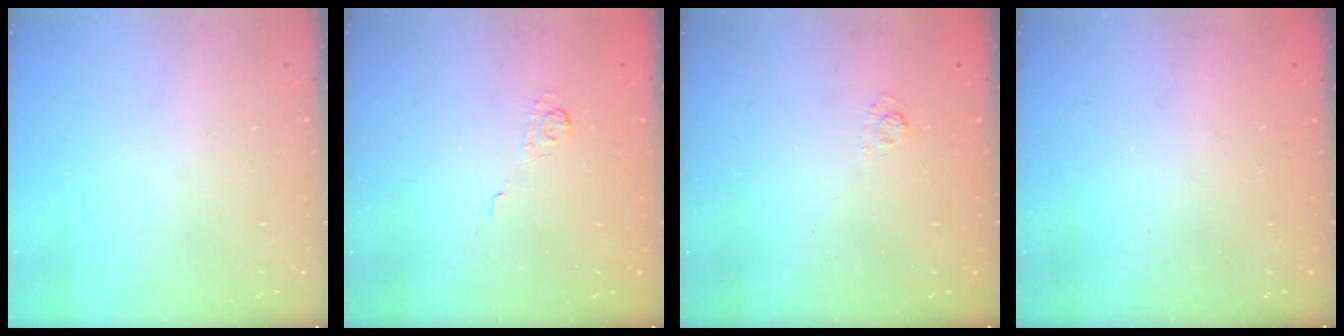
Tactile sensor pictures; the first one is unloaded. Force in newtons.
{"total": 2.0, "press": 1.3, "slide": 1.5}
{"total": 1.7, "press": 1.1, "slide": 1.3}
{"total": 2.3, "press": 2.2, "slide": 0.8}